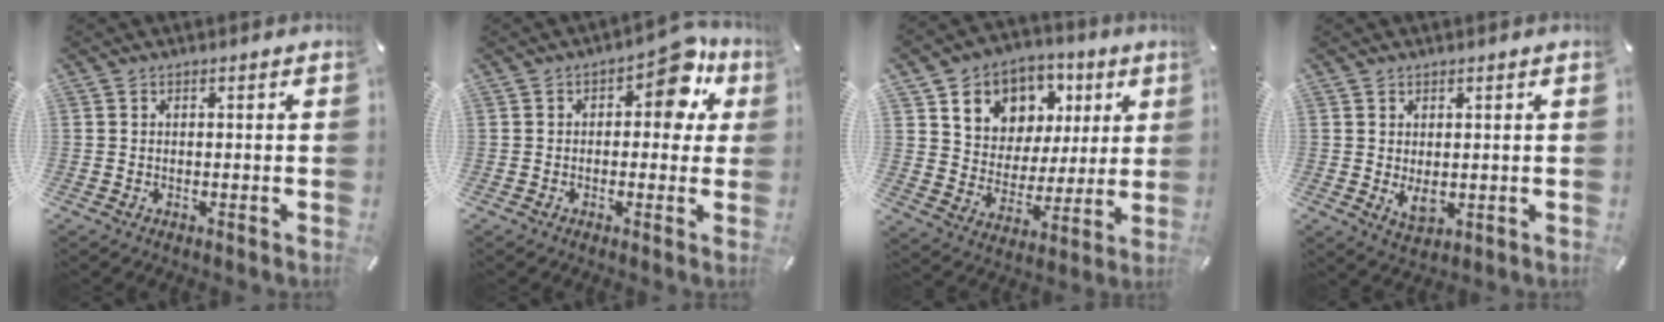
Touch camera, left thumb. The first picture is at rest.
{"total": 10.2, "force": [3.9, 5.5, 7.6], "torque": [-0.082, -0.020, 0.059]}
{"total": 10.2, "force": [4.2, 9.2, 1.6], "torque": [-0.038, -0.030, 0.083]}
{"total": 4.2, "force": [0.2, 2.9, 3.0], "torque": [-0.060, -0.005, 0.004]}